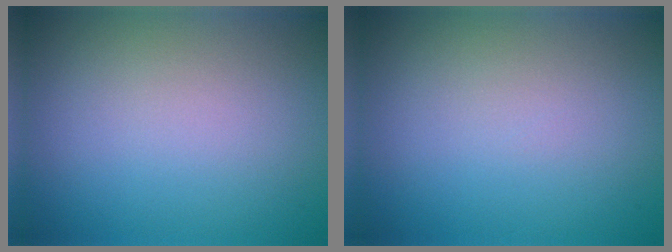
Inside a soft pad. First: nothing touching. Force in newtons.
{"total": 0.0}